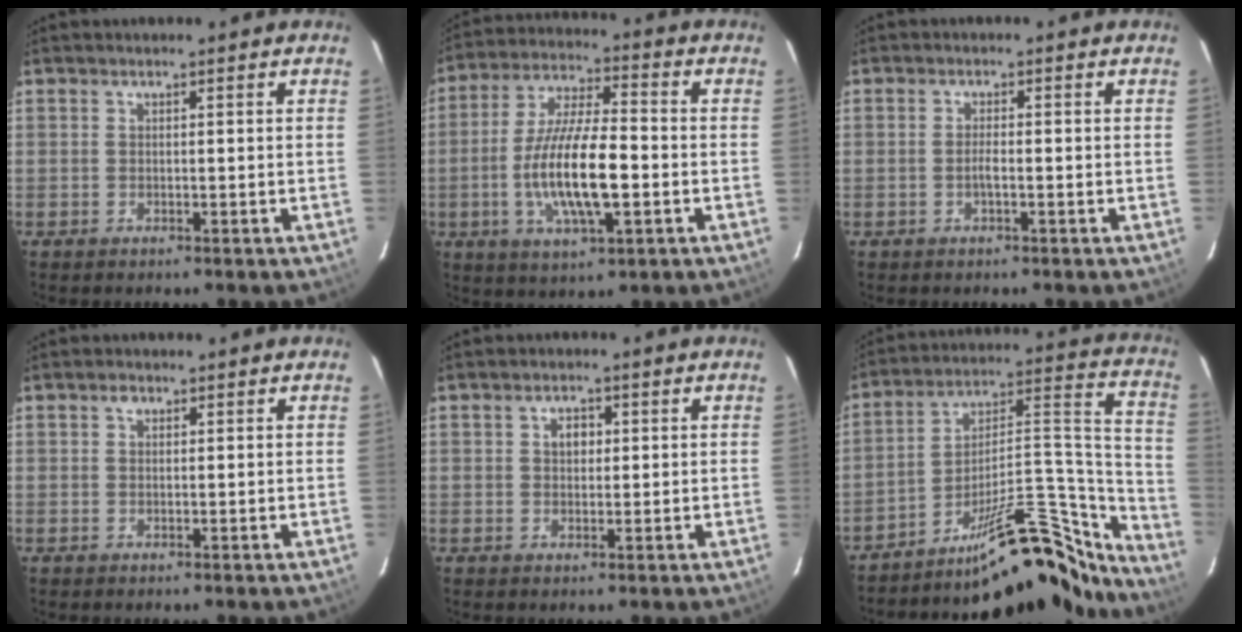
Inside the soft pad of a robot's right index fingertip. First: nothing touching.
{"total": 14.9, "force": [-3.3, 4.1, 13.9], "torque": [-0.276, -0.005, -0.060]}
{"total": 1.5, "force": [-0.6, 0.1, 1.4], "torque": [-0.028, 0.004, -0.012]}
{"total": 1.1, "force": [0.5, 0.8, 0.4], "torque": [-0.007, 0.006, 0.008]}
{"total": 2.7, "force": [0.6, 2.1, 1.6], "torque": [-0.022, 0.009, 0.009]}
{"total": 27.0, "force": [-23.0, 7.0, 12.4], "torque": [-0.133, 0.052, -0.329]}